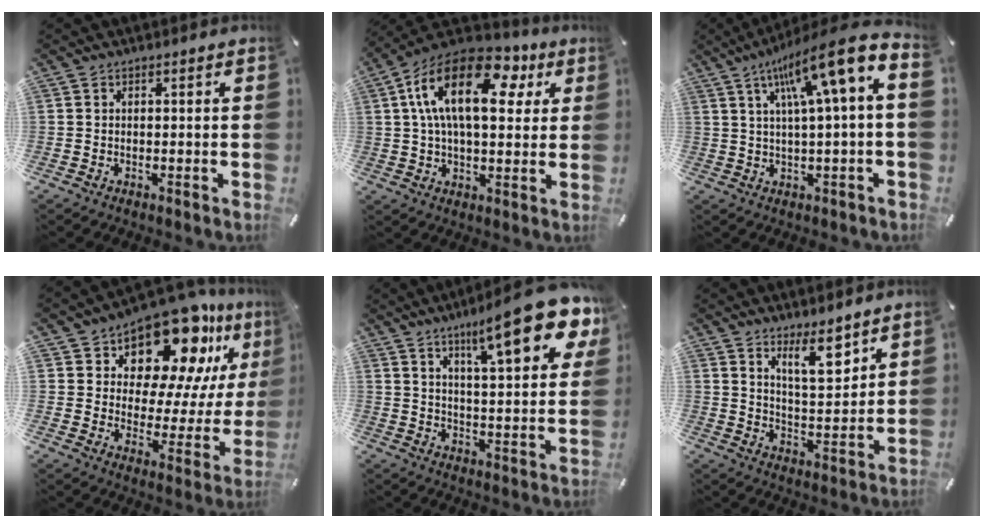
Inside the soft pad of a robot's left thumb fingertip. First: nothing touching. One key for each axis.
{"total": 20.2, "fx": 6.9, "fy": 10.5, "fz": 15.8, "tx": -0.293, "ty": -0.015, "tz": 0.108}
{"total": 14.7, "fx": 6.3, "fy": 2.0, "fz": 13.1, "tx": -0.219, "ty": -0.035, "tz": 0.098}
{"total": 16.7, "fx": 12.9, "fy": 7.6, "fz": 7.4, "tx": -0.115, "ty": -0.116, "tz": 0.219}
{"total": 18.8, "fx": 11.2, "fy": 4.8, "fz": 14.3, "tx": -0.221, "ty": -0.059, "tz": 0.176}
{"total": 9.2, "fx": 7.2, "fy": 2.8, "fz": 5.0, "tx": -0.073, "ty": -0.051, "tz": 0.123}